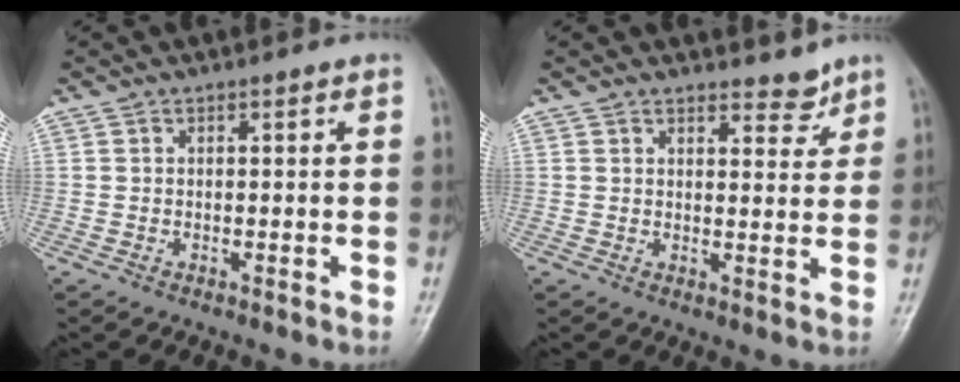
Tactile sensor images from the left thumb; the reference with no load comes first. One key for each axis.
{"total": 3.7, "fx": 3.2, "fy": 1.5, "fz": 1.1, "tx": 0.003, "ty": -0.025, "tz": 0.044}